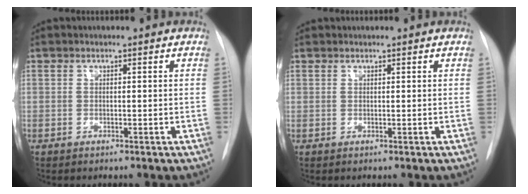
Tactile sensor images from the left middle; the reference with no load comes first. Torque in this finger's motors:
{"motor_torque": [0.31, -0.31, -0.20, -0.14]}